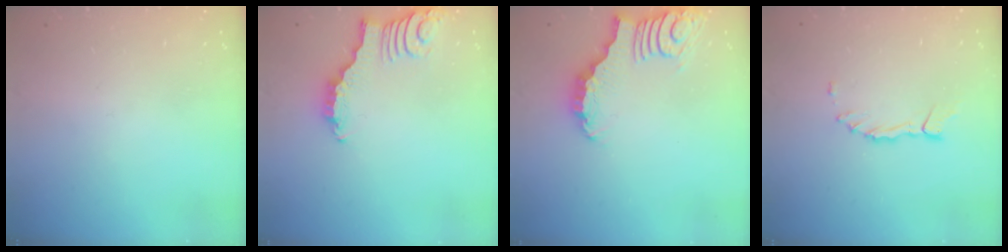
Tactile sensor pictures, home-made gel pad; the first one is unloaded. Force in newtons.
{"total": 2.8, "press": 2.7, "slide": 0.4}
{"total": 2.8, "press": 2.7, "slide": 0.5}
{"total": 2.4, "press": 2.4, "slide": 0.3}